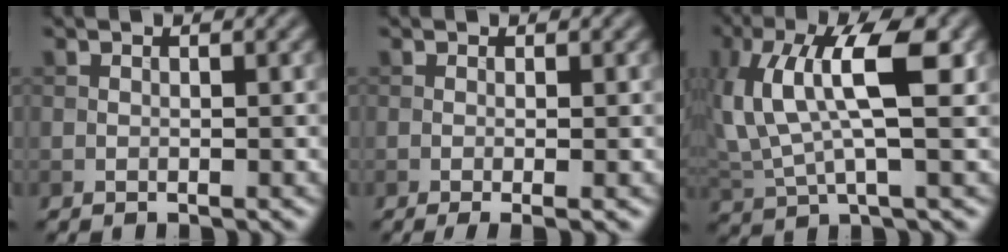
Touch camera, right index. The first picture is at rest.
{"total": 2.1, "force": [-0.4, 0.5, 2.0], "torque": [-0.029, -0.007, -0.009]}
{"total": 8.6, "force": [2.5, 2.9, 7.7], "torque": [-0.162, 0.006, 0.043]}